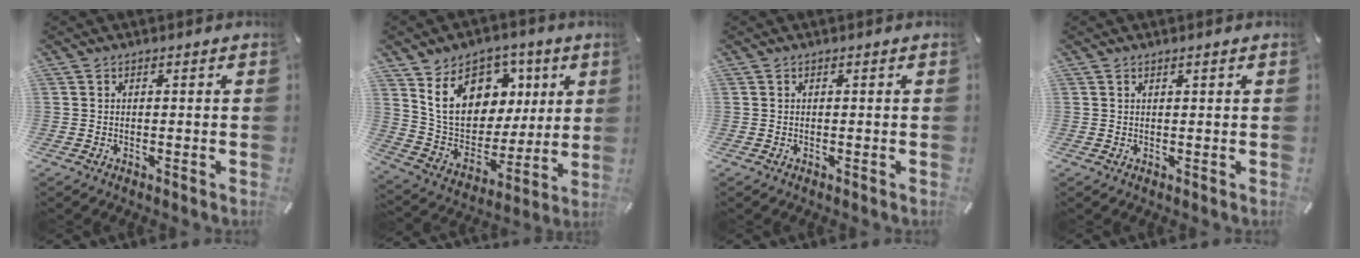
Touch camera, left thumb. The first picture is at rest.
{"total": 17.1, "force": [7.6, 13.0, 8.1], "torque": [-0.140, -0.023, 0.146]}
{"total": 0.0}
{"total": 0.7, "force": [0.3, 0.1, 0.6], "torque": [-0.011, 0.001, 0.005]}